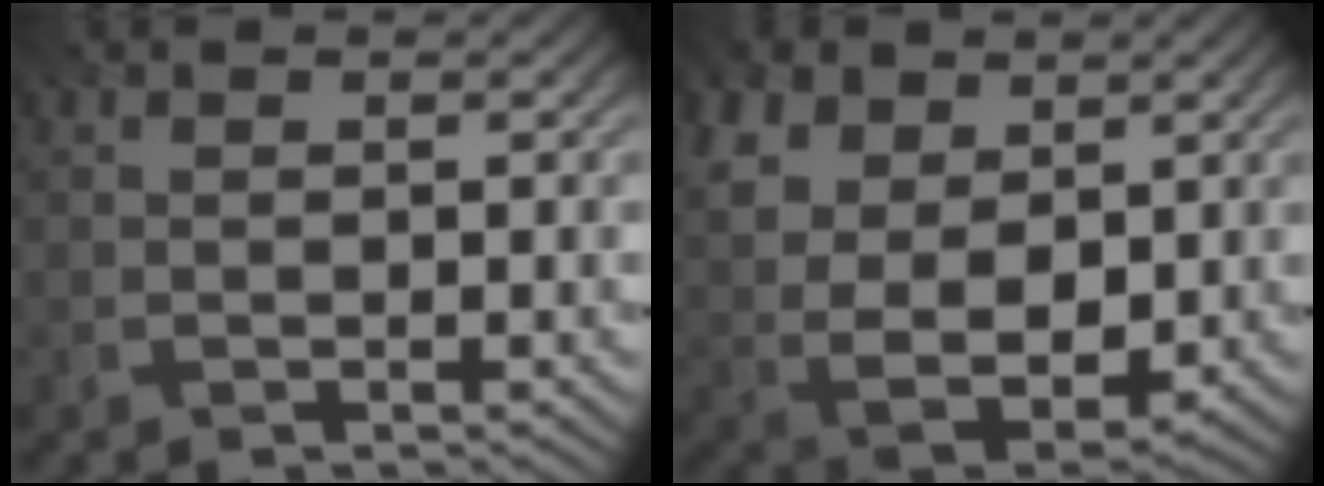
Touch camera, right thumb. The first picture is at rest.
{"total": 11.7, "force": [3.9, 7.8, 7.9], "torque": [-0.211, 0.007, 0.074]}